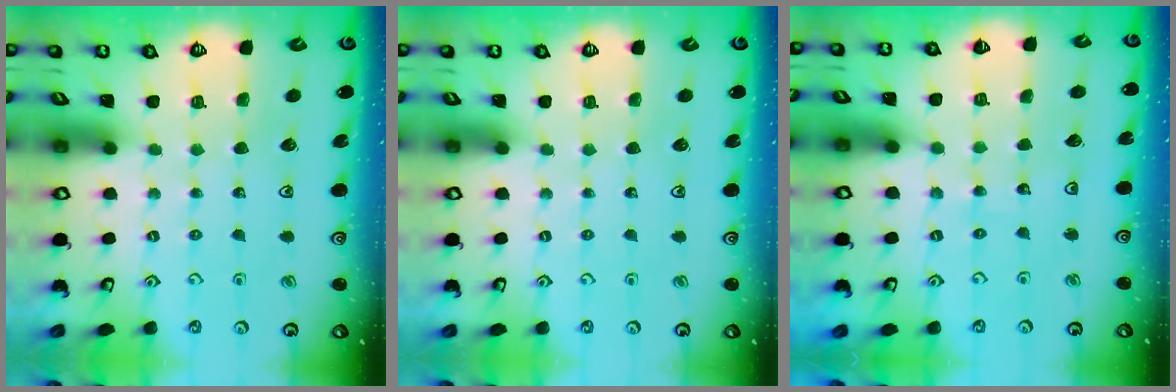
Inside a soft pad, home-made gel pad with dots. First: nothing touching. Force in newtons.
{"total": 0.0}
{"total": 5.5, "press": 5.5, "slide": 0.8}